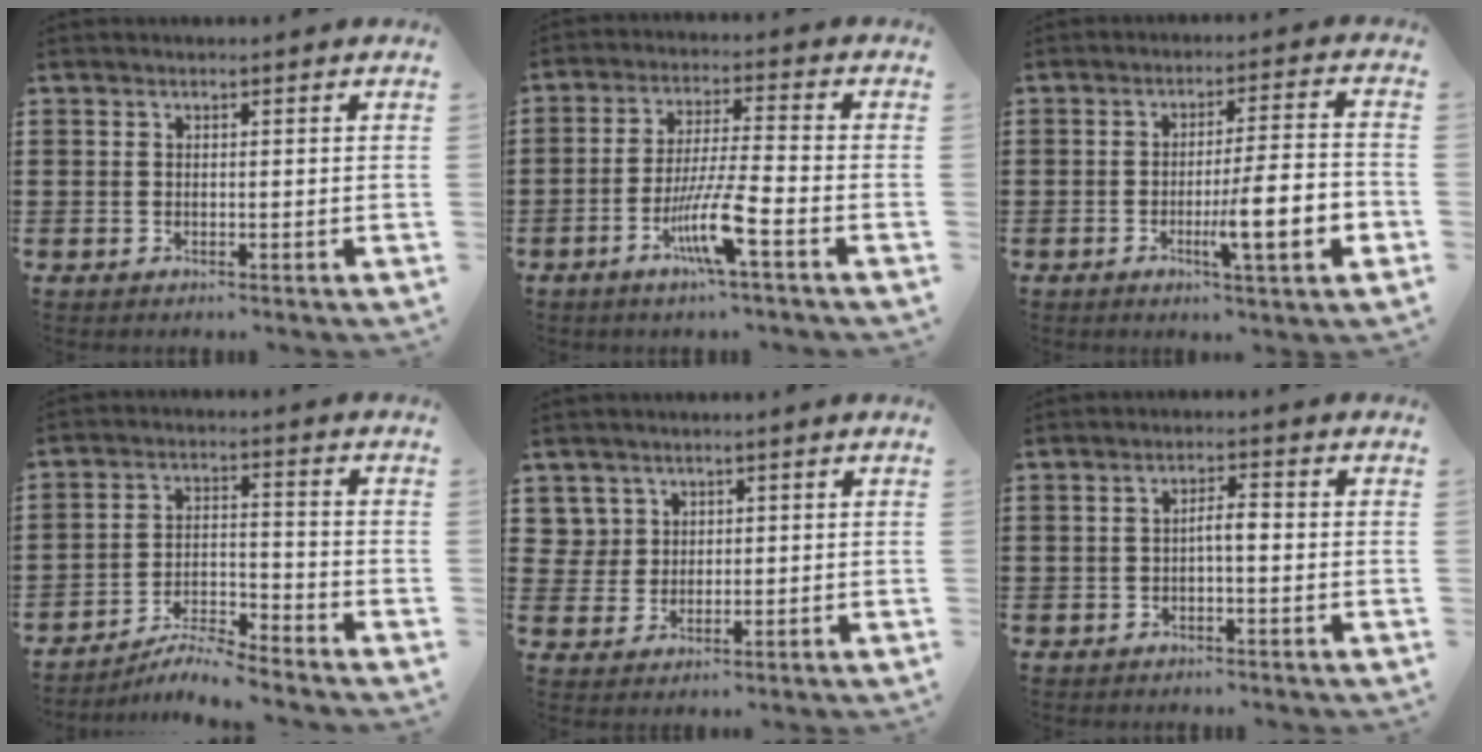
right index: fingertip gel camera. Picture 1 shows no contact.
{"total": 8.7, "force": [-4.2, 0.4, 7.6], "torque": [-0.155, -0.015, -0.082]}
{"total": 10.1, "force": [-3.2, 1.2, 9.5], "torque": [-0.152, -0.010, -0.055]}
{"total": 5.6, "force": [-5.4, 0.1, 1.7], "torque": [-0.037, -0.001, -0.107]}
{"total": 3.3, "force": [1.5, 2.9, 0.2], "torque": [-0.020, 0.012, 0.028]}
{"total": 2.5, "force": [-0.6, 0.6, 2.3], "torque": [-0.042, 0.004, -0.013]}